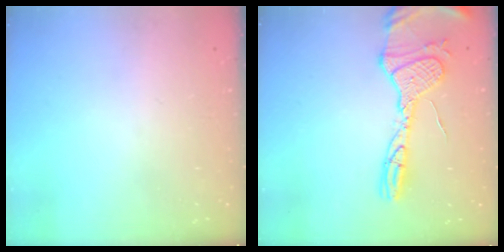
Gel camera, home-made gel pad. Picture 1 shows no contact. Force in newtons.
{"total": 17.0, "press": 17.0, "slide": 1.6}